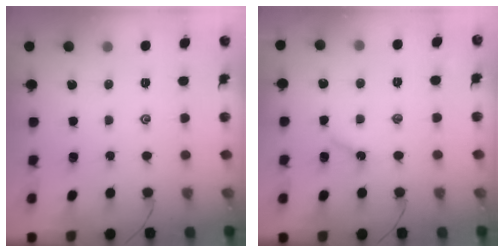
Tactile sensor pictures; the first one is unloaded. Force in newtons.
{"total": 3.0, "press": 2.9, "slide": 0.6}